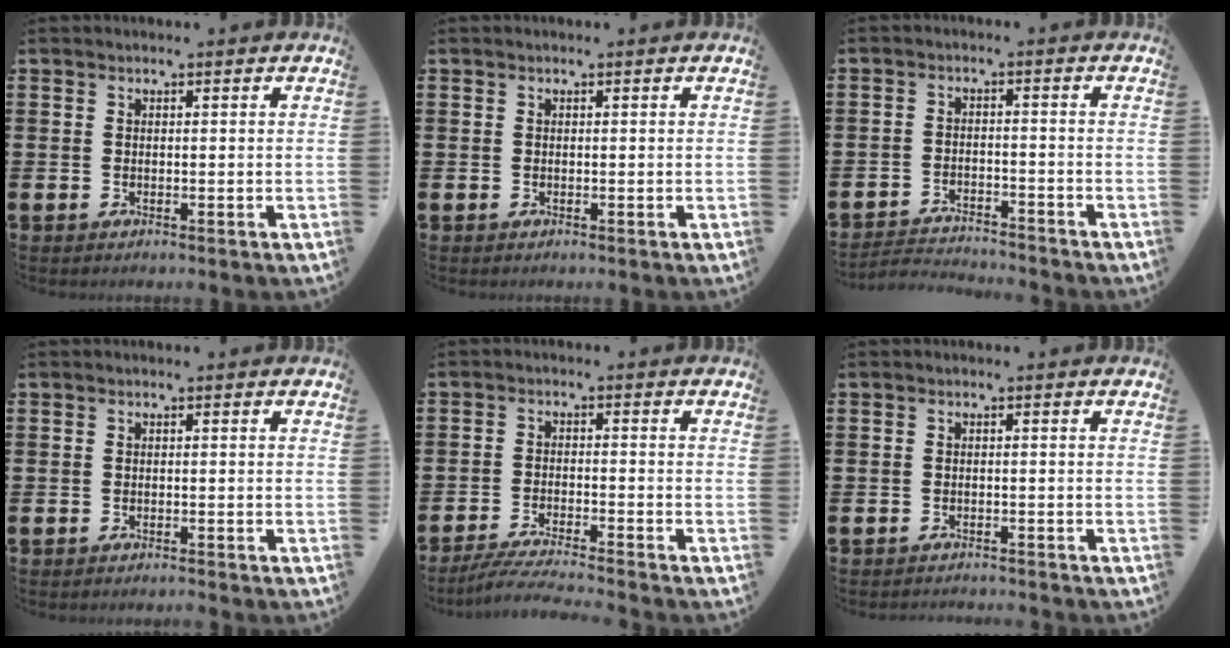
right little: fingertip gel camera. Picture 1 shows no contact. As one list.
[{"total": 0.0}, {"total": 2.7, "force": [-2.7, 0.1, 0.0], "torque": [-0.006, 0.002, -0.058]}, {"total": 0.5, "force": [-0.5, -0.1, 0.1], "torque": [-0.001, -0.002, -0.011]}, {"total": 3.8, "force": [-3.5, -0.3, 1.6], "torque": [-0.024, -0.008, -0.065]}, {"total": 1.0, "force": [-1.0, -0.1, -0.1], "torque": [0.000, 0.002, -0.022]}]